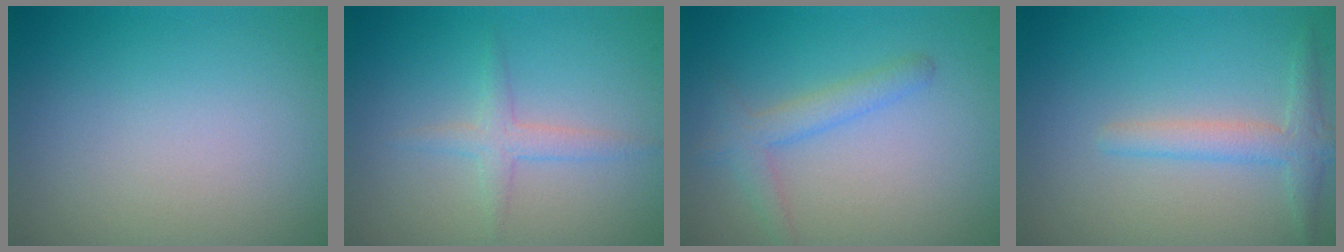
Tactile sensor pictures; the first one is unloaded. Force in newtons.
{"total": 1.7, "press": 1.7, "slide": 0.0}
{"total": 2.4, "press": 2.4, "slide": 0.1}
{"total": 2.4, "press": 2.4, "slide": 0.1}